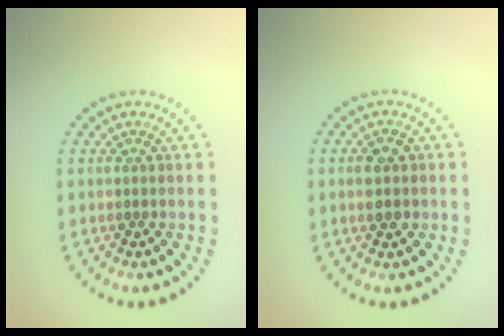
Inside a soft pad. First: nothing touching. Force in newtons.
{"total": 2.7, "press": 2.7, "slide": 0.2}